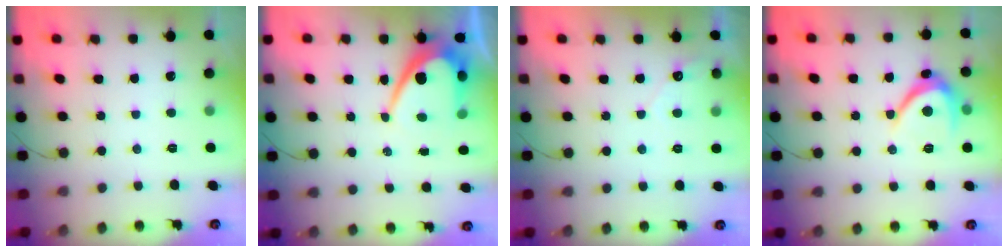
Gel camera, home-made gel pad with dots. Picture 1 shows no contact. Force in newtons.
{"total": 10.3, "press": 10.3, "slide": 0.8}
{"total": 3.0, "press": 3.0, "slide": 0.1}
{"total": 6.9, "press": 6.9, "slide": 0.7}